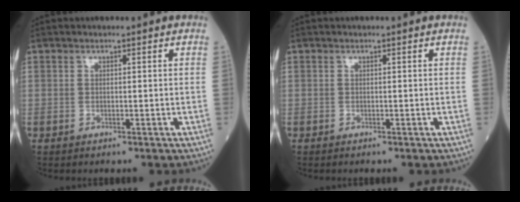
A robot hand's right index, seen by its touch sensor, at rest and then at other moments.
{"total": 0.0}